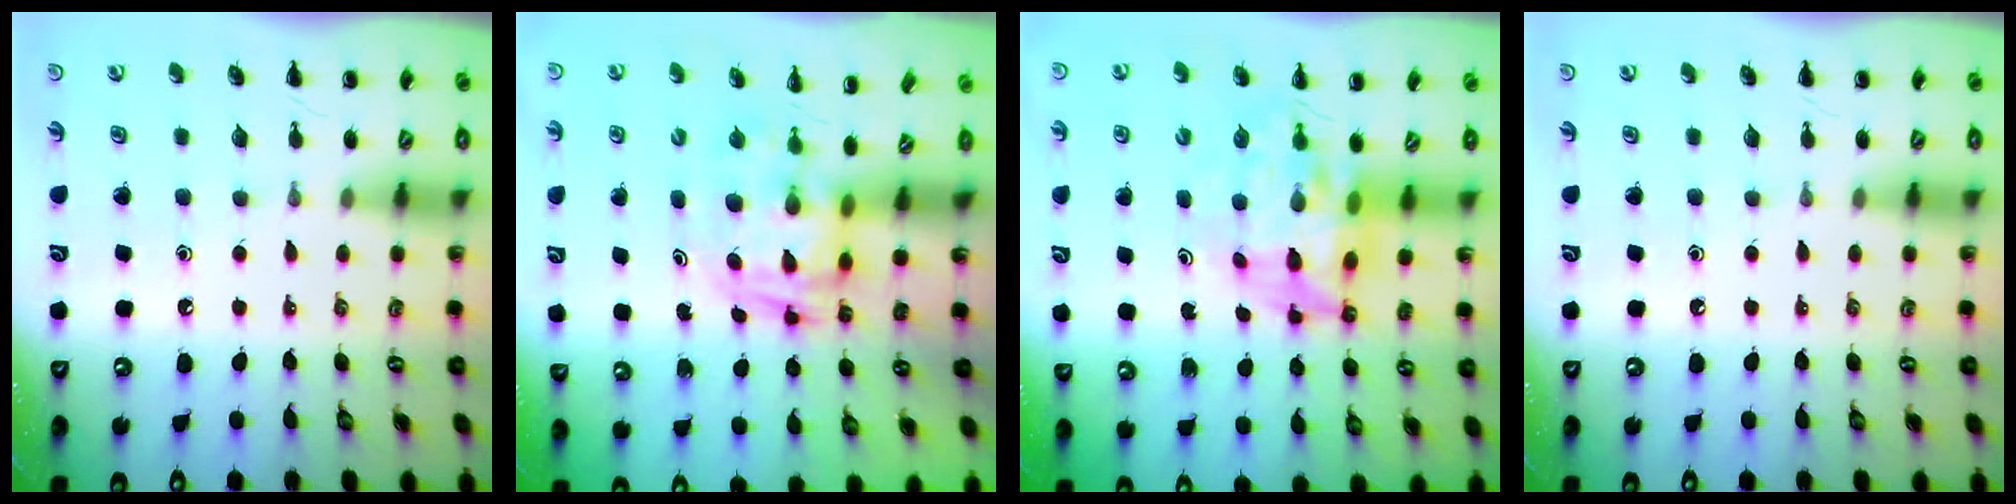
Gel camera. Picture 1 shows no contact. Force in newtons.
{"total": 2.8, "press": 2.7, "slide": 0.5}
{"total": 7.4, "press": 7.0, "slide": 2.4}
{"total": 0.0}